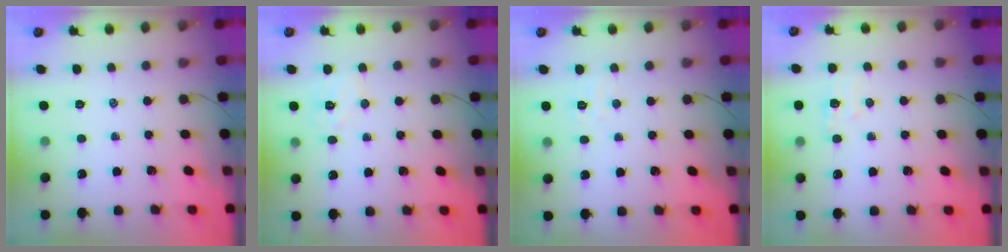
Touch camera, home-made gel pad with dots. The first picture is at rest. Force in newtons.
{"total": 6.6, "press": 6.4, "slide": 1.2}
{"total": 3.0, "press": 2.9, "slide": 0.7}
{"total": 5.0, "press": 4.9, "slide": 0.9}